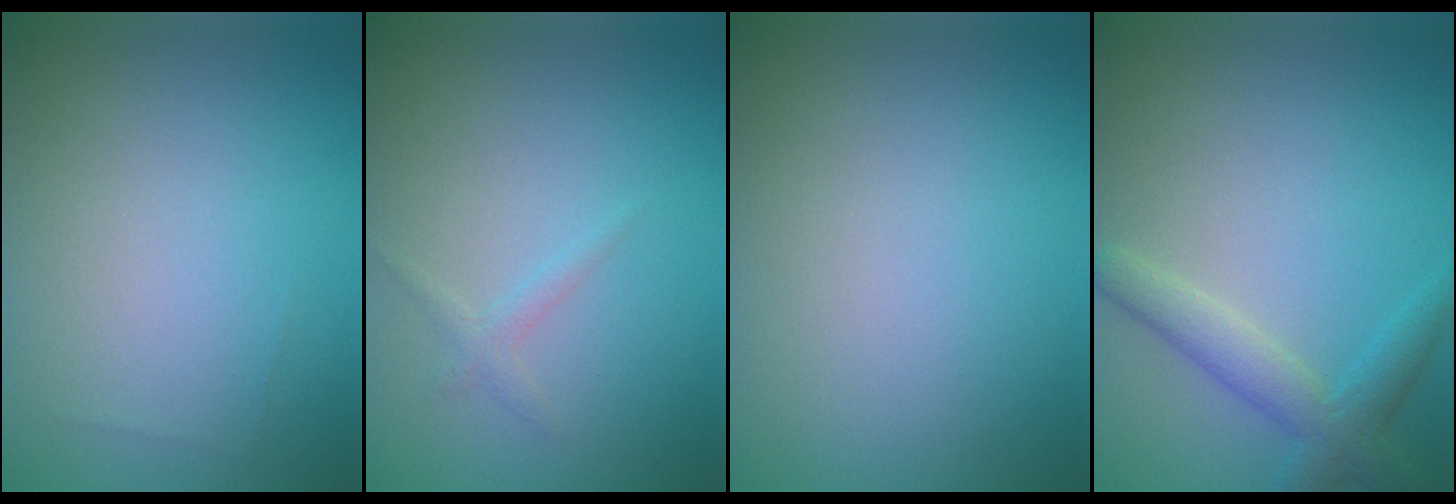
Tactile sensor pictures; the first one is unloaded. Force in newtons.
{"total": 1.0, "press": 1.0, "slide": 0.0}
{"total": 0.0}
{"total": 3.7, "press": 3.7, "slide": 0.2}